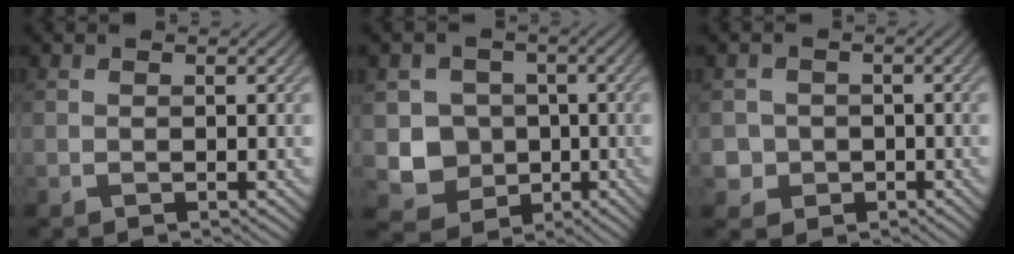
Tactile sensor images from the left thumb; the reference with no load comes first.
{"total": 5.7, "force": [-0.7, 5.3, 2.0], "torque": [-0.046, -0.011, -0.022]}
{"total": 2.9, "force": [-0.8, 2.8, 0.4], "torque": [-0.006, -0.007, -0.023]}